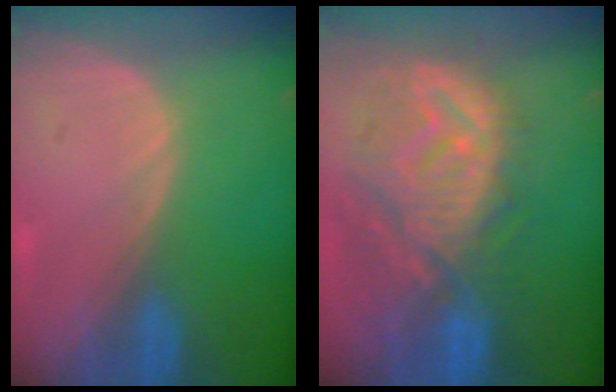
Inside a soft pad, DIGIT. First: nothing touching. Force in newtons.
{"total": 12.4, "press": 11.0, "slide": 5.6}